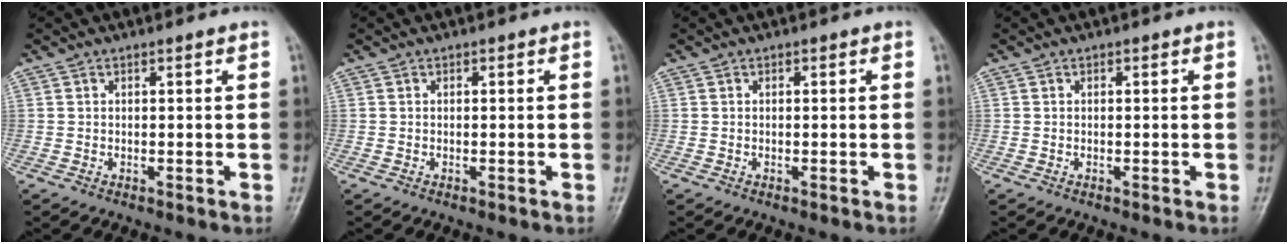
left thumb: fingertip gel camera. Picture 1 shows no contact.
{"total": 0.0}
{"total": 0.0}
{"total": 0.0}